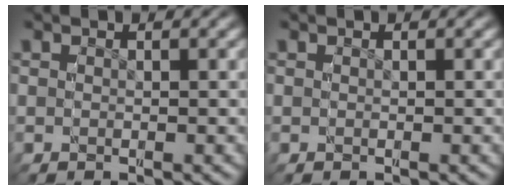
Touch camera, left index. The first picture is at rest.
{"total": 0.0}